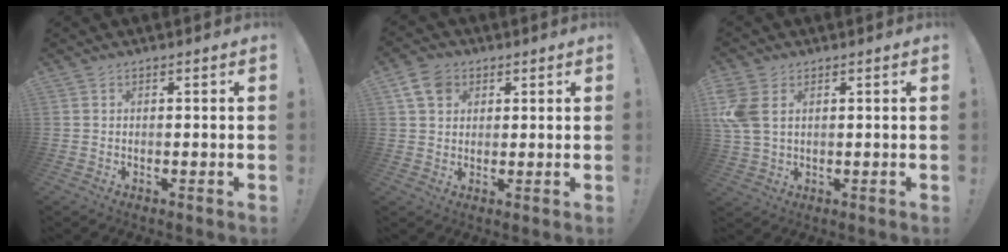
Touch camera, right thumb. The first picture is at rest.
{"total": 7.4, "force": [3.5, 5.6, 3.4], "torque": [-0.061, -0.001, 0.071]}
{"total": 8.0, "force": [2.5, 5.2, 5.5], "torque": [-0.120, -0.003, 0.053]}